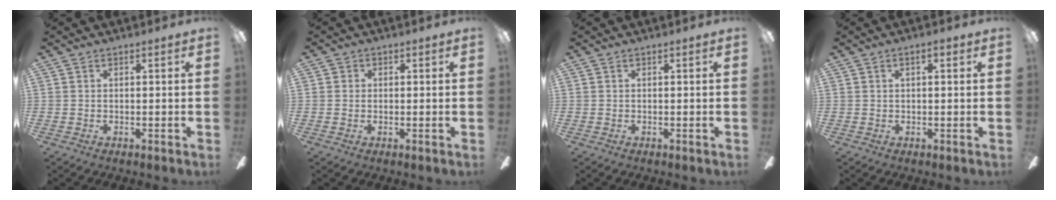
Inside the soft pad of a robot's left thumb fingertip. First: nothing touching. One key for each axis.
{"total": 1.1, "fx": 0.2, "fy": 1.1, "fz": 0.1, "tx": -0.002, "ty": 0.005, "tz": 0.002}
{"total": 0.0}
{"total": 2.1, "fx": 1.1, "fy": 0.8, "fz": 1.6, "tx": -0.018, "ty": -0.002, "tz": 0.015}